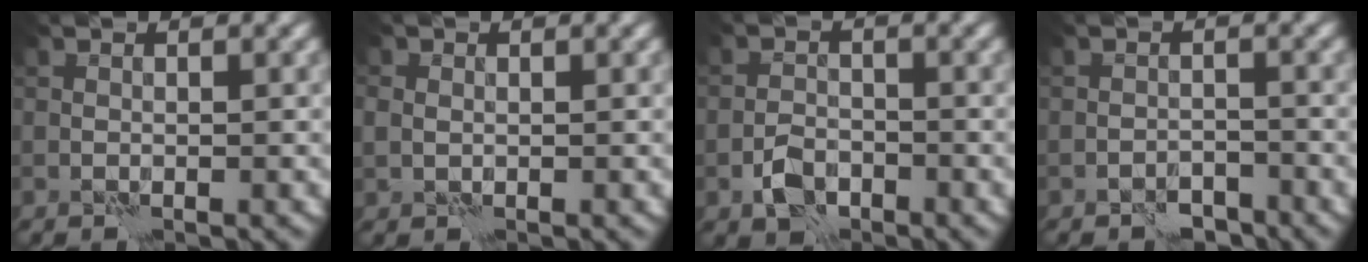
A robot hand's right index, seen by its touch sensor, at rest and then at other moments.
{"total": 1.2, "force": [0.3, 1.1, 0.4], "torque": [-0.010, 0.005, 0.007]}
{"total": 2.8, "force": [-1.6, 1.7, 1.5], "torque": [-0.027, 0.004, -0.035]}
{"total": 2.1, "force": [-1.9, 0.8, 0.4], "torque": [0.004, 0.009, -0.032]}